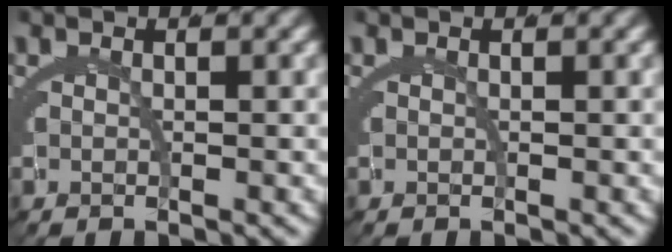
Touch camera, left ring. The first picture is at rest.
{"total": 0.0}